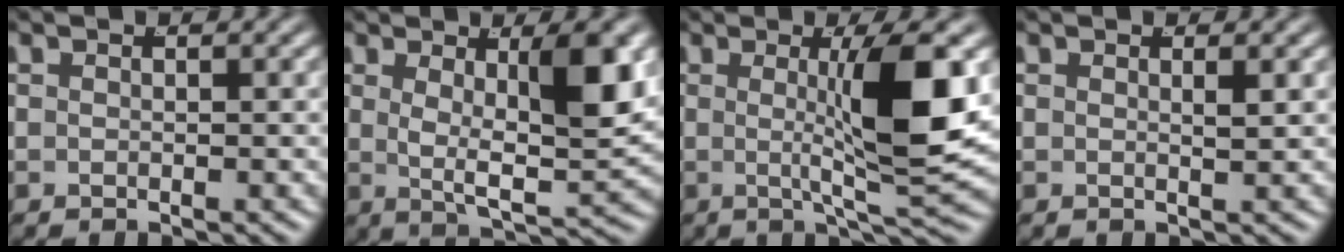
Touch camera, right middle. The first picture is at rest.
{"total": 7.1, "force": [1.1, 1.8, 6.8], "torque": [-0.105, -0.017, 0.027]}
{"total": 8.0, "force": [0.8, 0.5, 7.9], "torque": [-0.125, -0.006, 0.016]}
{"total": 1.0, "force": [0.4, -0.6, 0.7], "torque": [-0.007, -0.004, 0.008]}